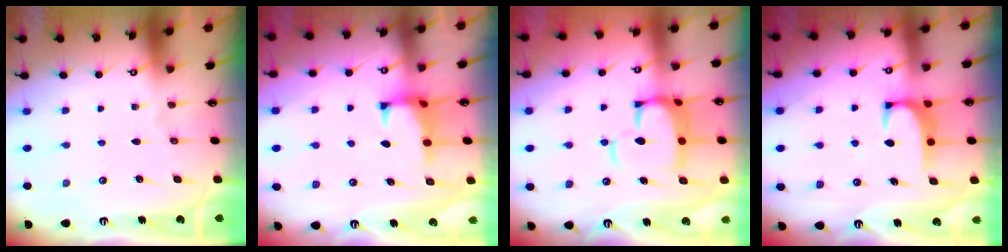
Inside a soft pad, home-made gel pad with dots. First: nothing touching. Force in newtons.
{"total": 1.5, "press": 1.3, "slide": 0.6}
{"total": 8.3, "press": 8.2, "slide": 1.2}
{"total": 2.0, "press": 2.0, "slide": 0.3}